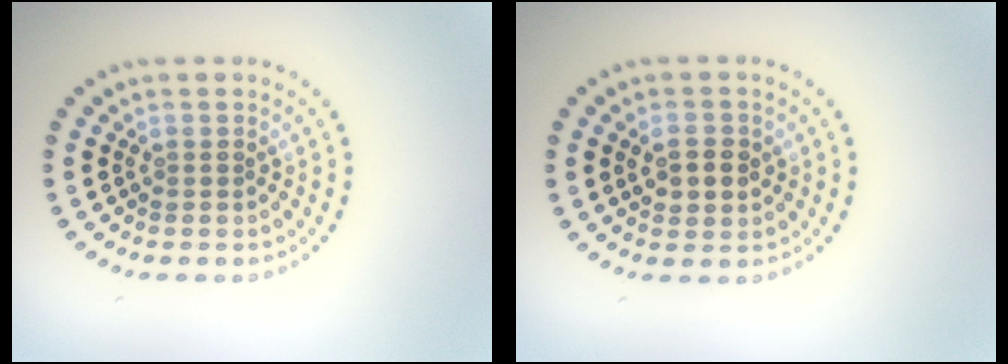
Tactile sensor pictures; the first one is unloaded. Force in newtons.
{"total": 2.6, "press": 2.6, "slide": 0.4}